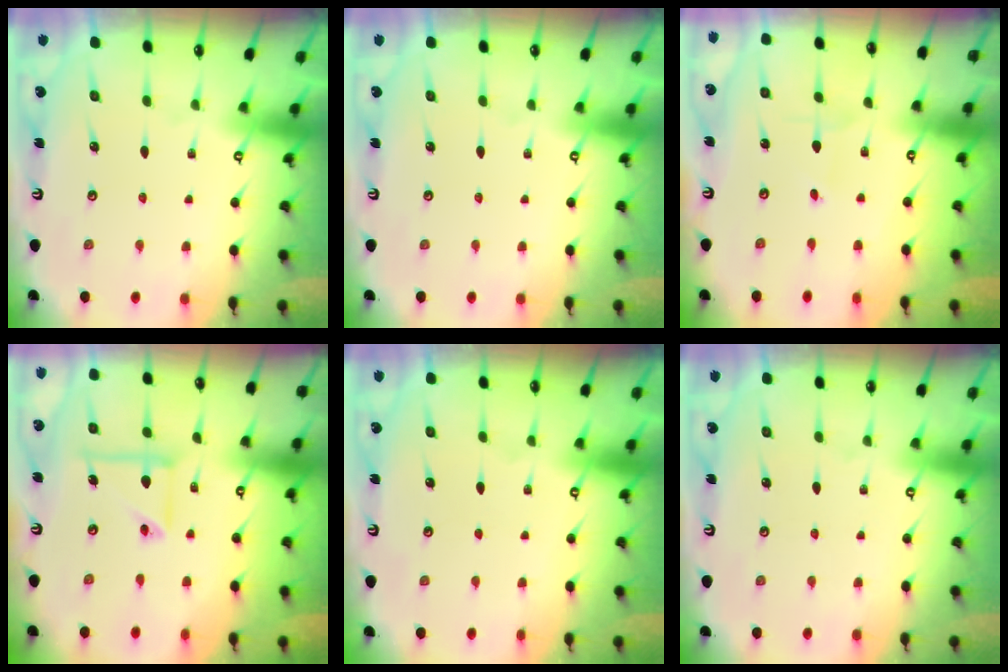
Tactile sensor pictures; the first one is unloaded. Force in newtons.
{"total": 0.0}
{"total": 0.8, "press": 0.8, "slide": 0.0}
{"total": 9.1, "press": 9.0, "slide": 1.2}
{"total": 0.0}
{"total": 0.0}